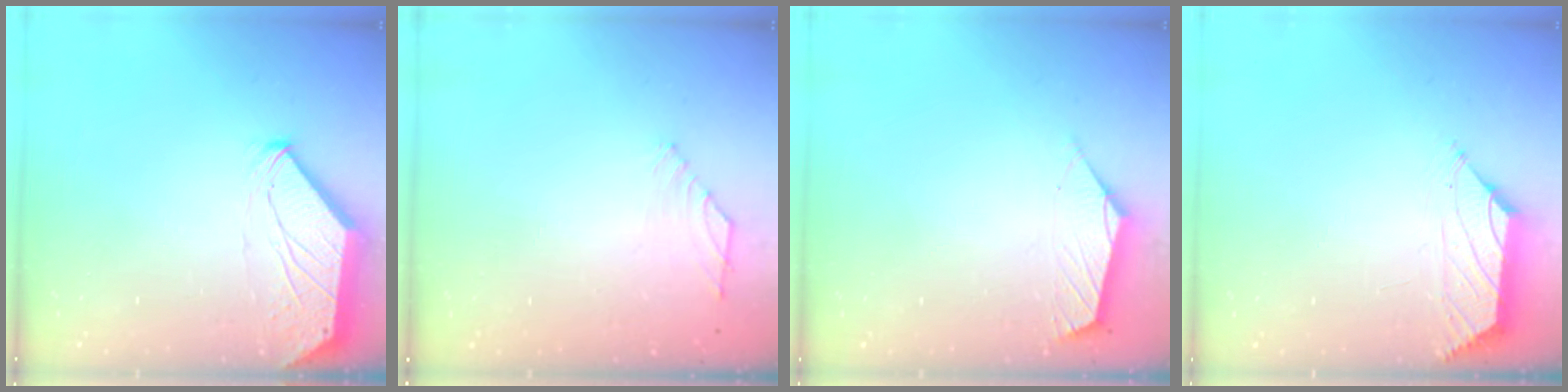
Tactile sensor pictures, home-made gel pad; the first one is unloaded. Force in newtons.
{"total": 1.4, "press": 1.3, "slide": 0.6}
{"total": 1.5, "press": 1.5, "slide": 0.3}
{"total": 0.8, "press": 0.7, "slide": 0.4}